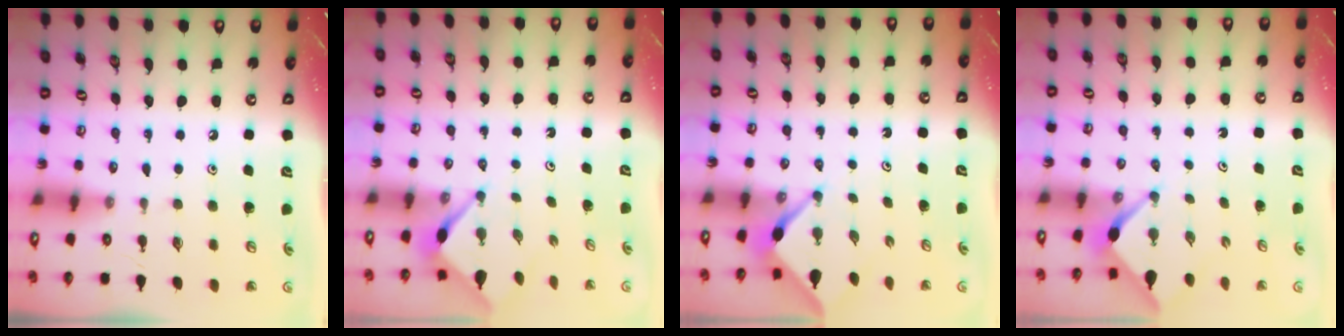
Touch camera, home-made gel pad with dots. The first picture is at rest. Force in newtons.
{"total": 2.8, "press": 2.8, "slide": 0.3}
{"total": 3.8, "press": 3.8, "slide": 0.3}
{"total": 2.5, "press": 2.5, "slide": 0.3}